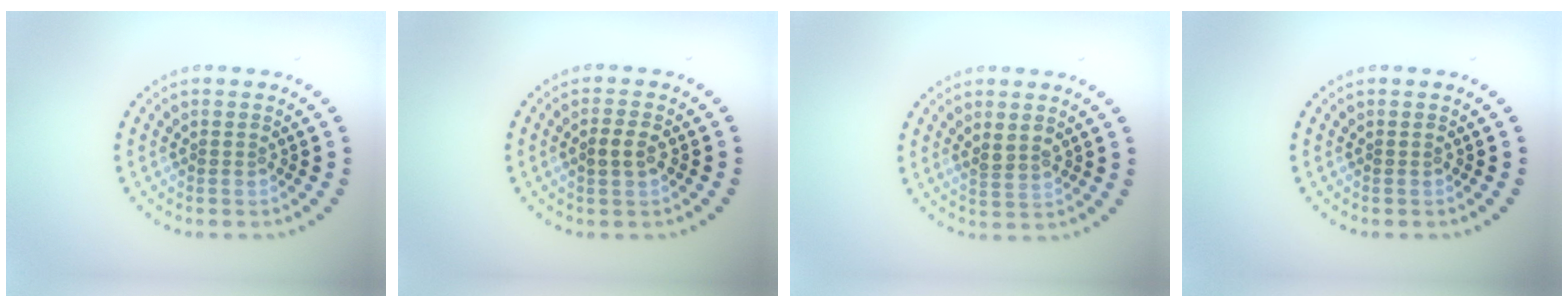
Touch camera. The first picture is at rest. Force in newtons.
{"total": 1.8, "press": 1.8, "slide": 0.4}
{"total": 1.7, "press": 1.5, "slide": 0.8}
{"total": 0.0}